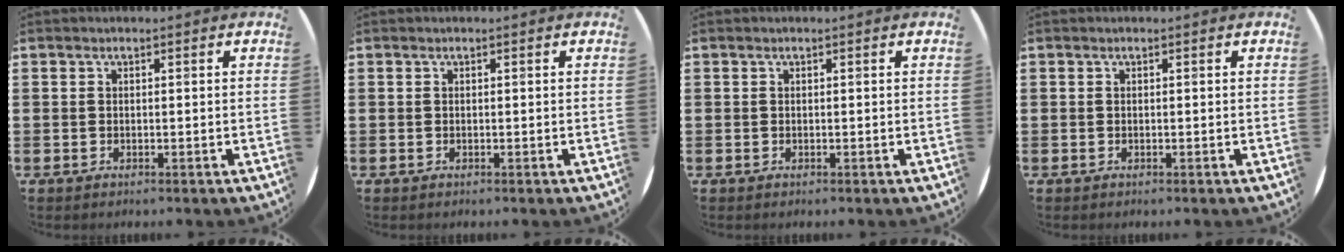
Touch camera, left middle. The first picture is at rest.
{"total": 0.0}
{"total": 0.0}
{"total": 0.0}